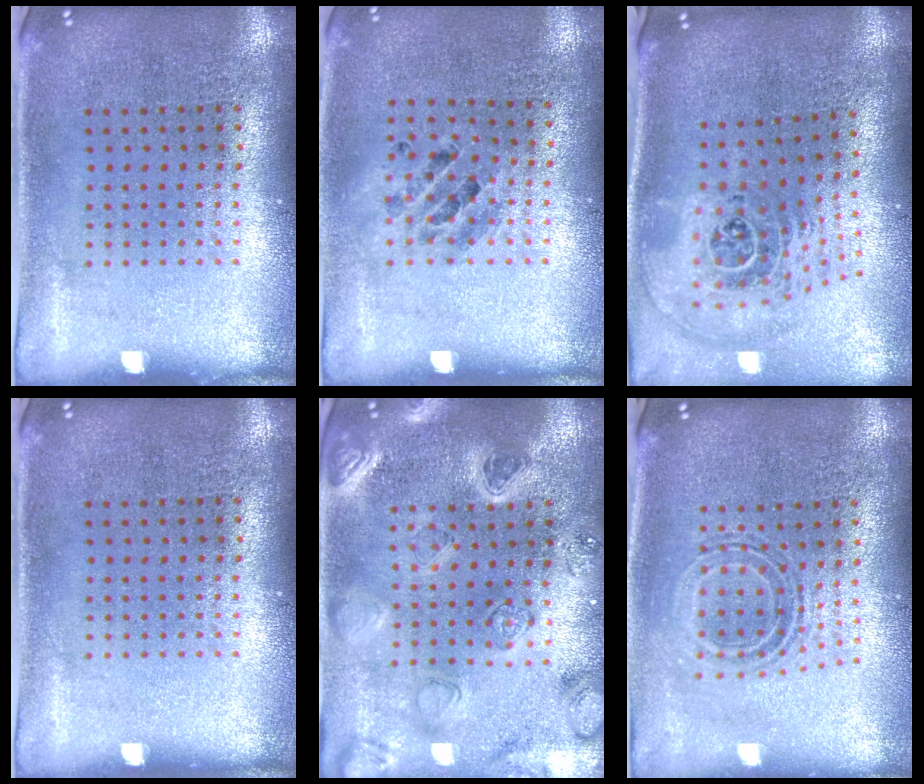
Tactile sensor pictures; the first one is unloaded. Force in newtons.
{"total": 0.9, "press": 0.9, "slide": 0.2}
{"total": 2.8, "press": 1.9, "slide": 2.0}
{"total": 0.0}
{"total": 2.2, "press": 2.2, "slide": 0.3}
{"total": 0.7, "press": 0.7, "slide": 0.1}